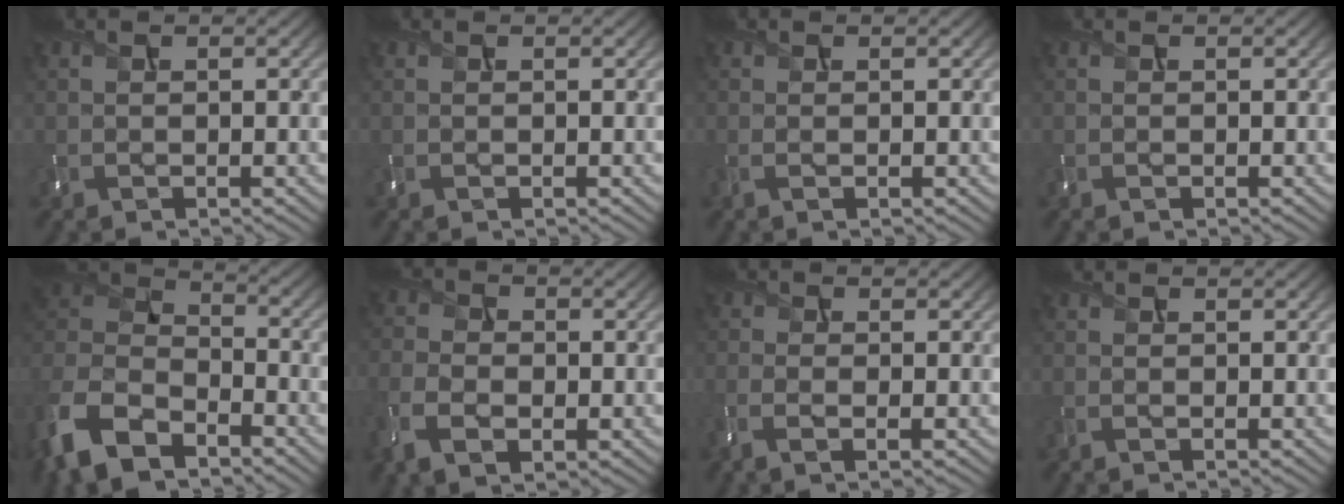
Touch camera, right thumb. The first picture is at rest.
{"total": 0.0}
{"total": 0.8, "force": [-0.2, 0.1, 0.8], "torque": [-0.021, -0.003, -0.005]}
{"total": 0.0}
{"total": 14.0, "force": [-8.6, 7.8, 7.9], "torque": [-0.209, -0.029, -0.161]}
{"total": 7.9, "force": [-3.4, 5.0, 5.1], "torque": [-0.130, -0.025, -0.061]}
{"total": 3.4, "force": [-1.7, 1.0, 2.7], "torque": [-0.067, -0.009, -0.041]}
{"total": 0.6, "force": [-0.4, 0.1, 0.4], "torque": [-0.013, -0.004, -0.009]}